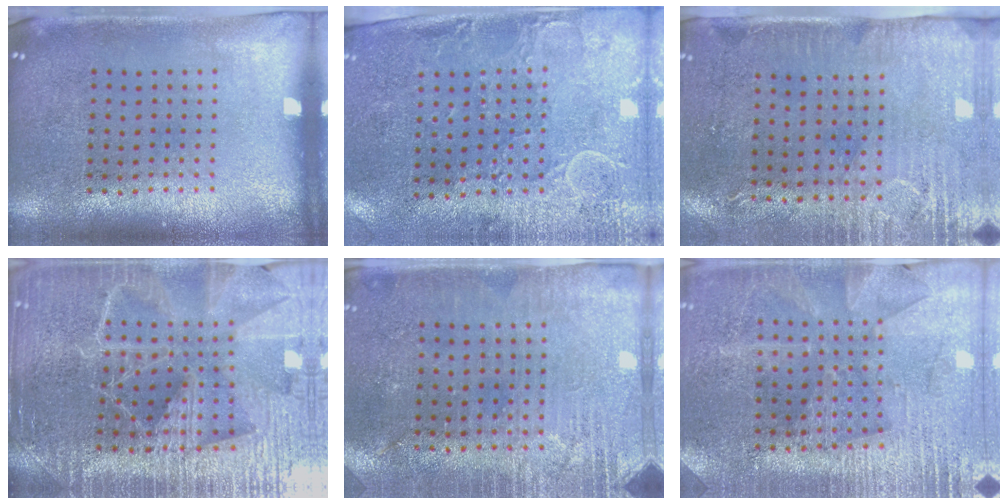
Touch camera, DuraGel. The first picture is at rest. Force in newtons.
{"total": 3.0, "press": 2.4, "slide": 1.7}
{"total": 2.9, "press": 2.4, "slide": 1.6}
{"total": 5.2, "press": 4.8, "slide": 2.0}
{"total": 2.8, "press": 2.7, "slide": 0.8}
{"total": 2.9, "press": 2.8, "slide": 0.5}